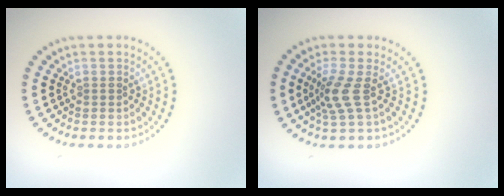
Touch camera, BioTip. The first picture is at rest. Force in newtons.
{"total": 2.6, "press": 1.9, "slide": 1.8}